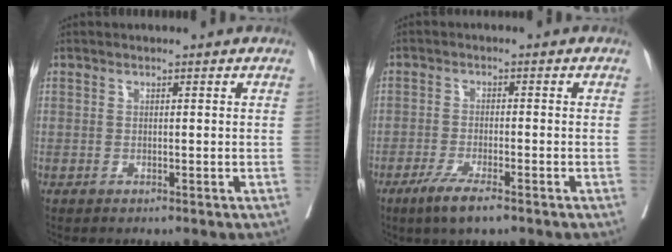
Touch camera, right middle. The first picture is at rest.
{"total": 5.4, "force": [-3.5, 0.6, 4.0], "torque": [-0.078, -0.012, -0.063]}